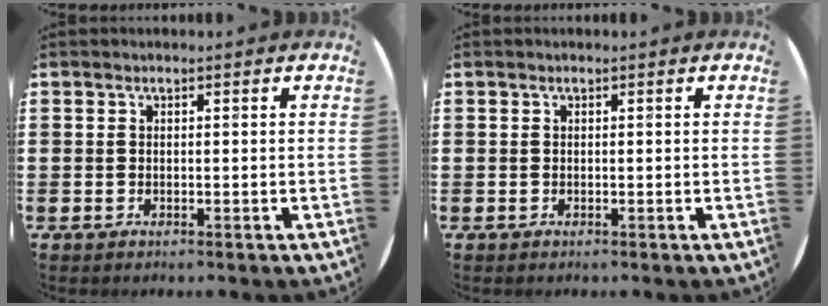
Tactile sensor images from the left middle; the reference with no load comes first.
{"total": 0.0}